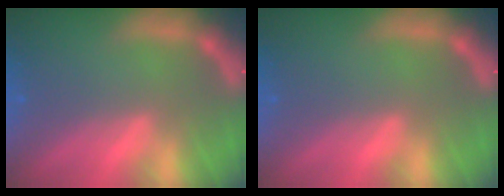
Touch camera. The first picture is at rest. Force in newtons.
{"total": 0.0}